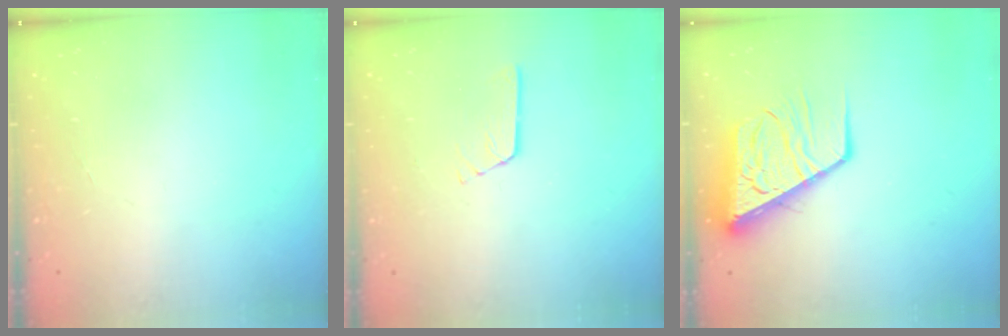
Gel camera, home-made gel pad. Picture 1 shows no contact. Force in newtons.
{"total": 2.3, "press": 2.3, "slide": 0.3}
{"total": 13.0, "press": 12.9, "slide": 1.7}